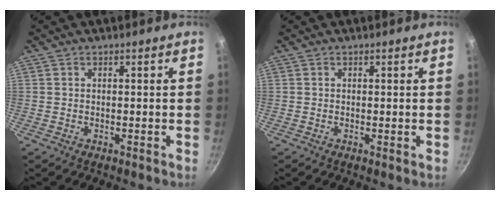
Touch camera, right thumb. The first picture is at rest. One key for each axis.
{"total": 0.0}